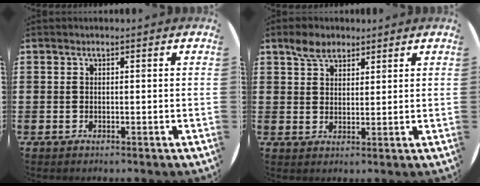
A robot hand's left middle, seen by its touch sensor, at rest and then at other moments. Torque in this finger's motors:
{"motor_torque": [0.21, -0.17, 0.06, 0.05]}